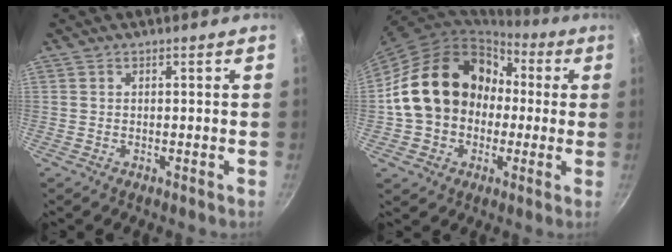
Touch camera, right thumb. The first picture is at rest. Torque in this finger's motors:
{"motor_torque": [0.86, 4.15, 1.74, -1.02, 0.58]}